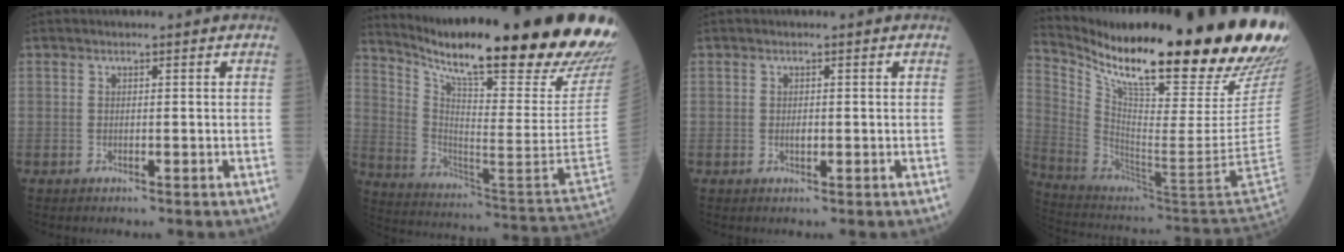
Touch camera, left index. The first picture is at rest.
{"total": 32.1, "force": [26.1, 0.7, 18.6], "torque": [-0.308, -0.099, 0.372]}
{"total": 0.8, "force": [0.0, 0.4, 0.7], "torque": [-0.015, 0.000, 0.001]}
{"total": 34.9, "force": [24.2, 2.0, 25.1], "torque": [-0.340, -0.064, 0.363]}